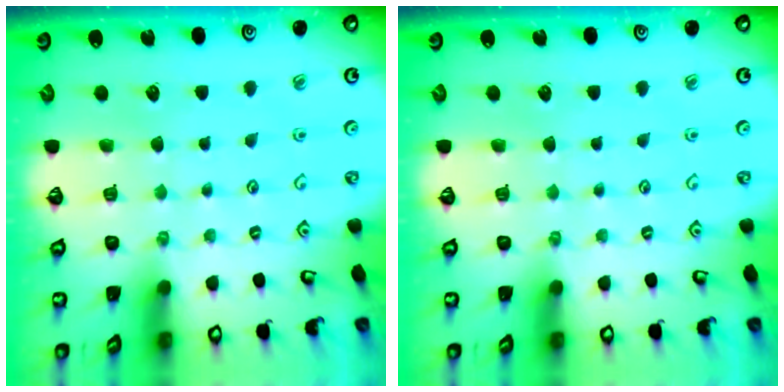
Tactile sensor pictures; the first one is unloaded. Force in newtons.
{"total": 0.0}